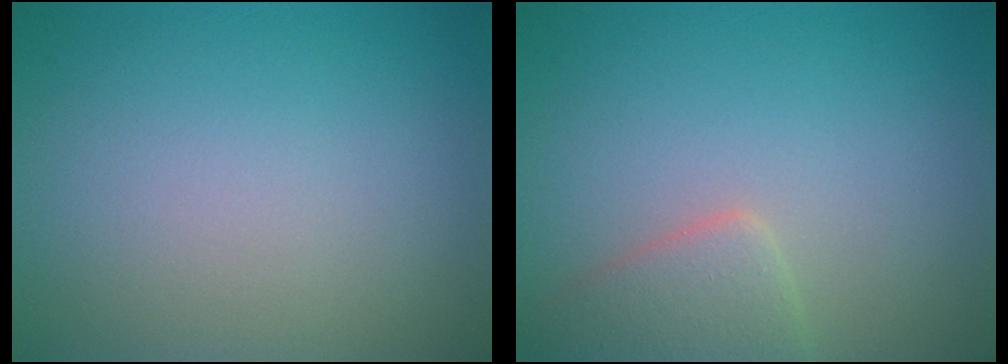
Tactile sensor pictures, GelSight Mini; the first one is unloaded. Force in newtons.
{"total": 2.8, "press": 2.8, "slide": 0.2}